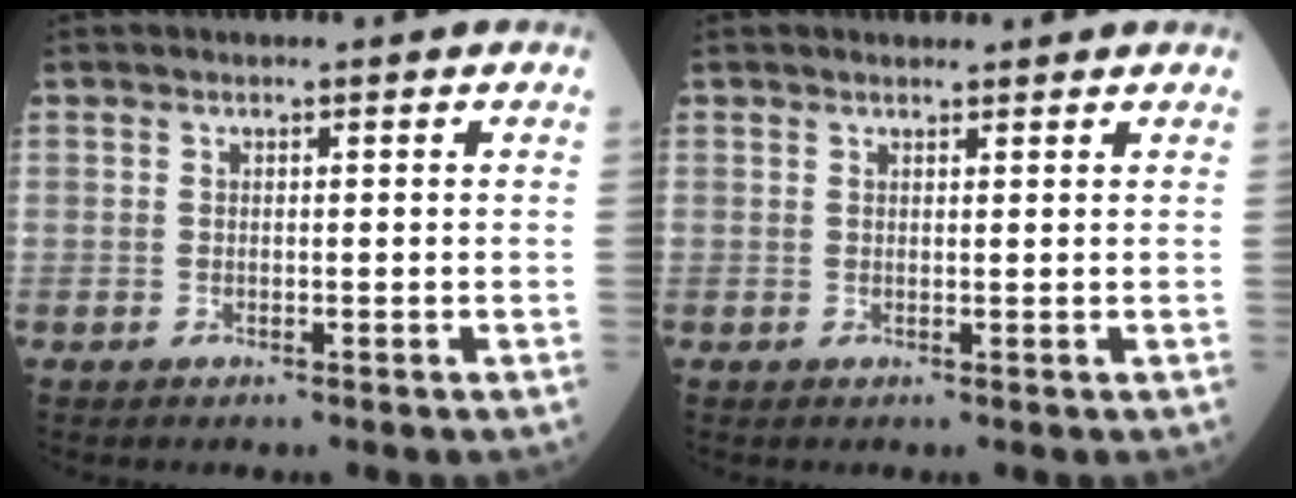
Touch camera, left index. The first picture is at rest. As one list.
[{"total": 1.6, "force": [1.6, 0.3, 0.2], "torque": [-0.013, 0.010, 0.024]}]